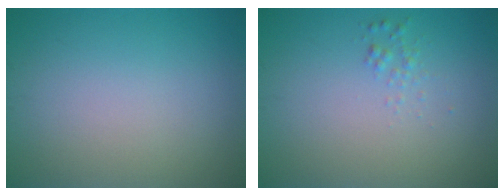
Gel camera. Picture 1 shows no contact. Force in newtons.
{"total": 0.8, "press": 0.8, "slide": 0.0}